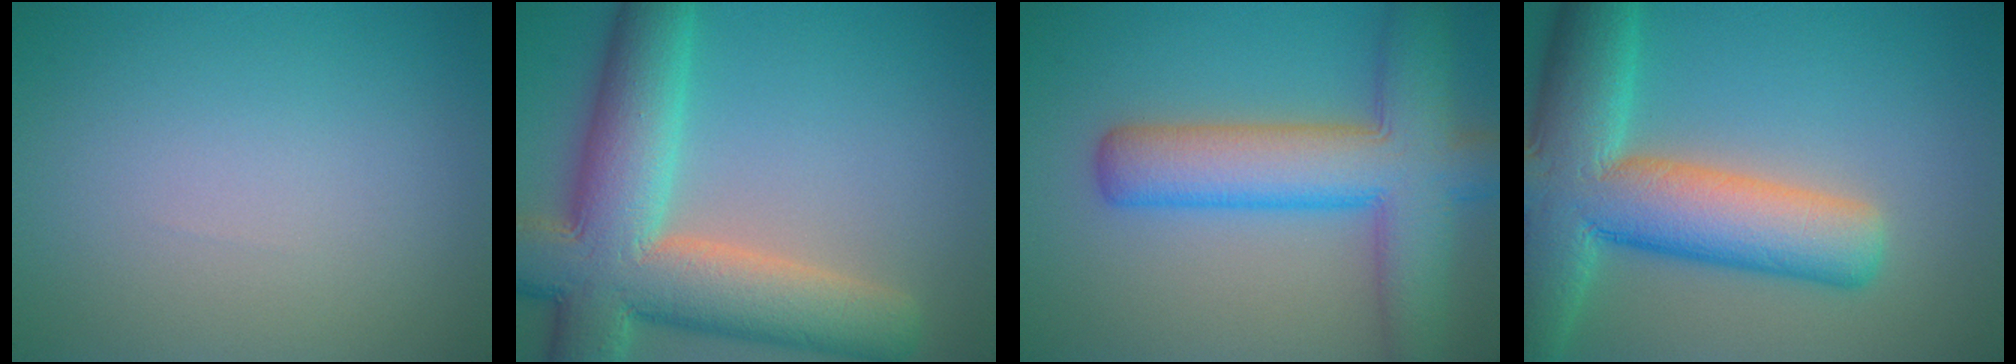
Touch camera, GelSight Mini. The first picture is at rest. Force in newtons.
{"total": 12.2, "press": 12.1, "slide": 1.1}
{"total": 9.1, "press": 9.1, "slide": 0.4}
{"total": 12.1, "press": 12.1, "slide": 0.9}